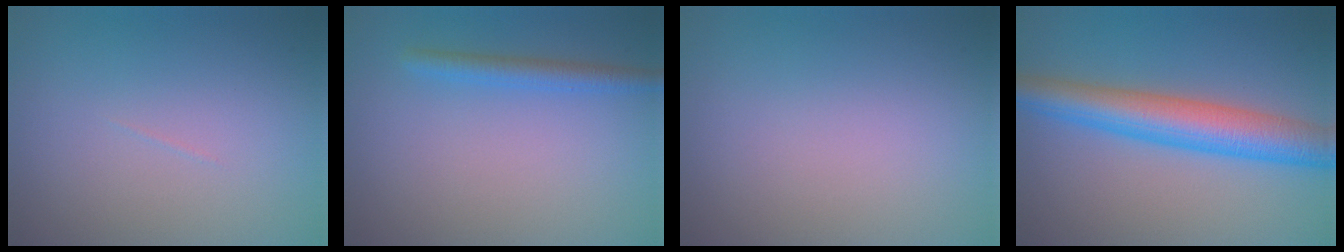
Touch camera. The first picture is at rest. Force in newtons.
{"total": 2.0, "press": 2.0, "slide": 0.1}
{"total": 0.0}
{"total": 7.0, "press": 7.0, "slide": 0.0}